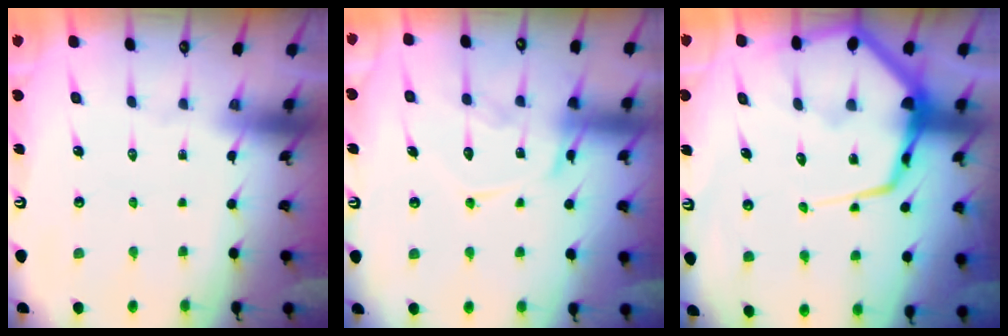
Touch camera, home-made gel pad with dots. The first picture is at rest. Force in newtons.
{"total": 14.9, "press": 14.8, "slide": 1.2}
{"total": 15.3, "press": 15.3, "slide": 1.6}